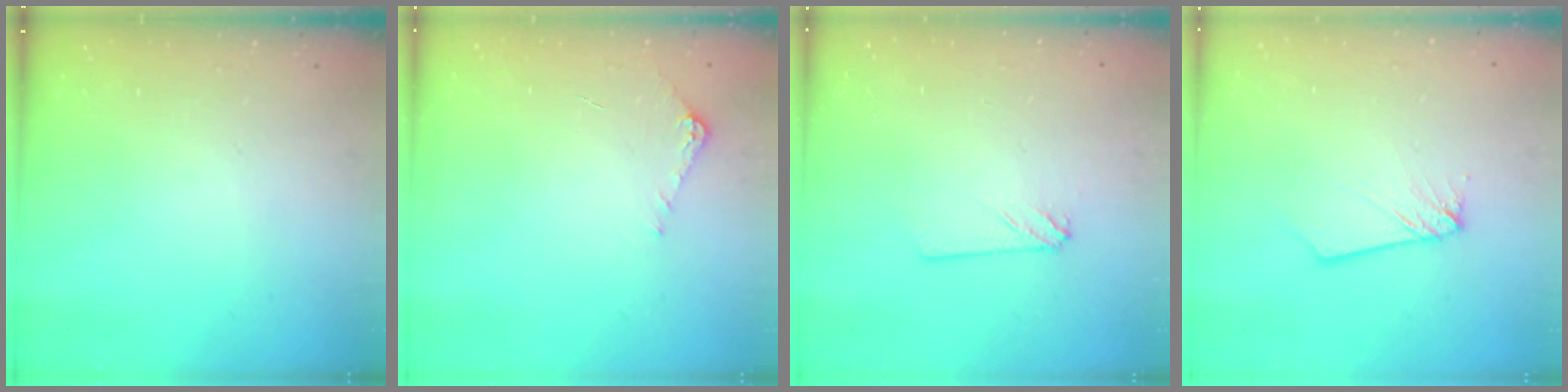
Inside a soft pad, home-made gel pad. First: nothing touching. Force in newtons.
{"total": 5.1, "press": 5.0, "slide": 0.7}
{"total": 2.4, "press": 2.4, "slide": 0.2}
{"total": 2.6, "press": 2.6, "slide": 0.2}